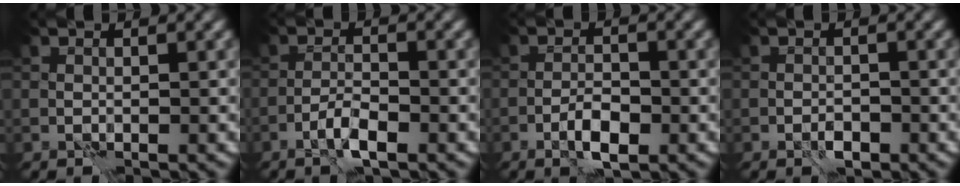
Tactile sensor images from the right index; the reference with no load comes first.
{"total": 2.1, "force": [-1.2, 0.3, 1.8], "torque": [-0.037, 0.005, -0.026]}
{"total": 2.8, "force": [-1.2, 0.9, 2.3], "torque": [-0.042, 0.003, -0.024]}
{"total": 1.2, "force": [-0.7, 0.6, 0.8], "torque": [-0.010, 0.002, -0.012]}